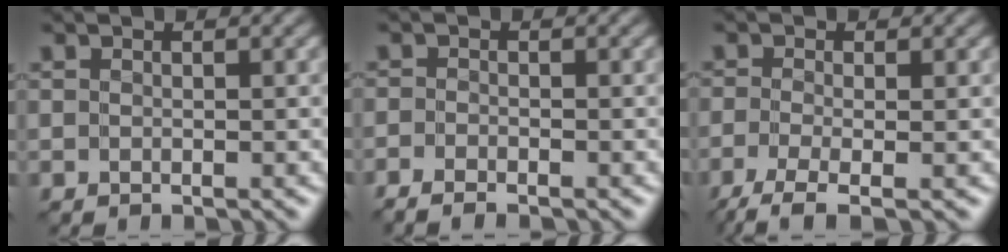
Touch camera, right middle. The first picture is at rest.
{"total": 1.8, "force": [-1.7, 0.1, 0.5], "torque": [-0.013, -0.003, -0.039]}
{"total": 3.8, "force": [-2.4, 0.7, 2.8], "torque": [-0.058, -0.007, -0.056]}